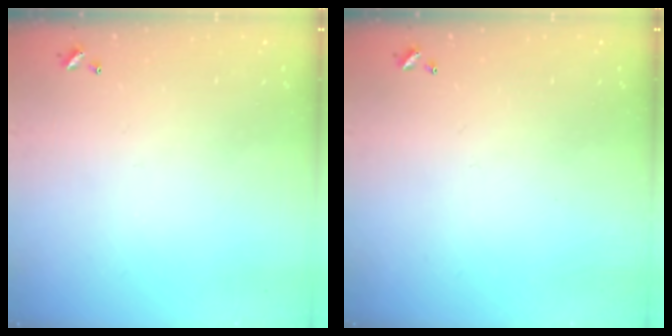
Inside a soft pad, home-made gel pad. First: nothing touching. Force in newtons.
{"total": 0.0}